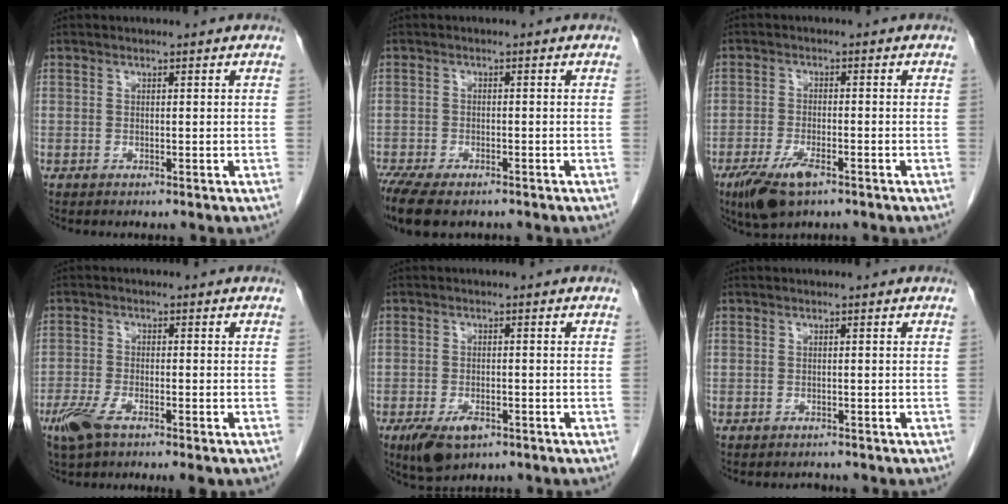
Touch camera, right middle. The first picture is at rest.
{"total": 9.7, "force": [-7.3, 3.5, 5.3], "torque": [-0.105, -0.014, -0.113]}
{"total": 6.5, "force": [-3.9, 1.9, 4.8], "torque": [-0.098, -0.013, -0.066]}
{"total": 6.3, "force": [-4.1, 1.7, 4.4], "torque": [-0.087, -0.015, -0.072]}
{"total": 5.5, "force": [-3.1, 2.5, 3.7], "torque": [-0.072, -0.007, -0.046]}
{"total": 0.9, "force": [-0.9, 0.3, 0.0], "torque": [-0.007, -0.002, -0.012]}